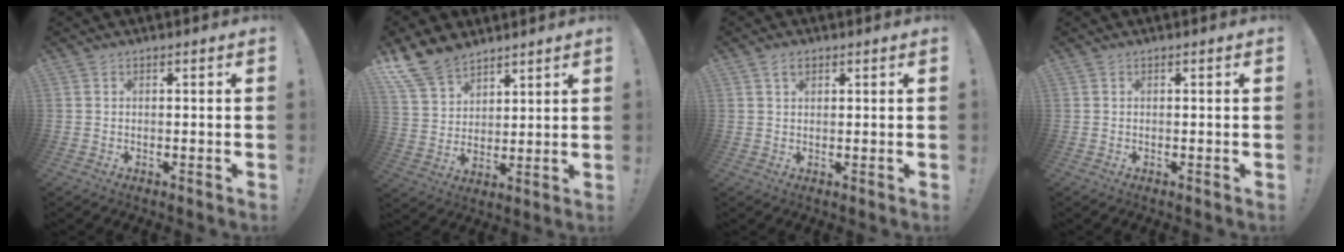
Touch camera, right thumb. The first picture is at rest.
{"total": 13.3, "force": [10.0, 7.5, 4.5], "torque": [-0.086, -0.064, 0.194]}
{"total": 2.6, "force": [1.4, 1.5, 1.5], "torque": [-0.023, -0.001, 0.025]}
{"total": 0.0}